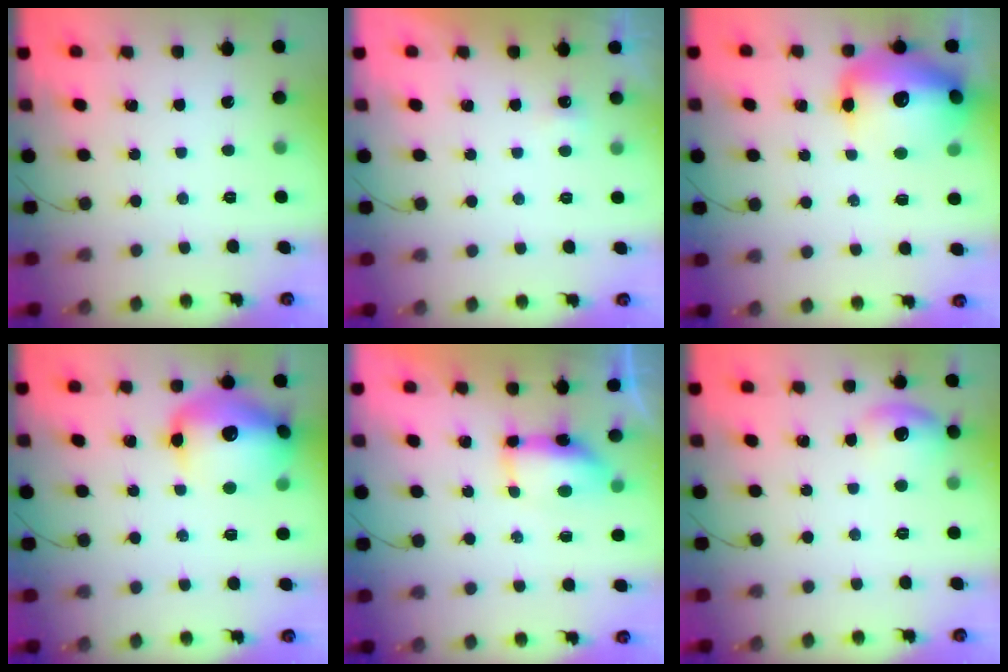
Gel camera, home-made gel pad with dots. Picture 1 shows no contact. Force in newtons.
{"total": 2.3, "press": 2.2, "slide": 0.7}
{"total": 20.4, "press": 19.4, "slide": 6.3}
{"total": 17.8, "press": 17.6, "slide": 2.3}
{"total": 12.0, "press": 8.1, "slide": 8.8}
{"total": 9.2, "press": 8.2, "slide": 4.0}